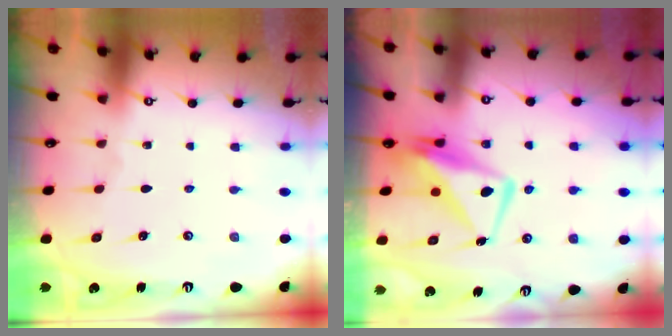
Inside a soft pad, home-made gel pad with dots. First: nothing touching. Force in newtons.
{"total": 11.5, "press": 11.4, "slide": 1.2}